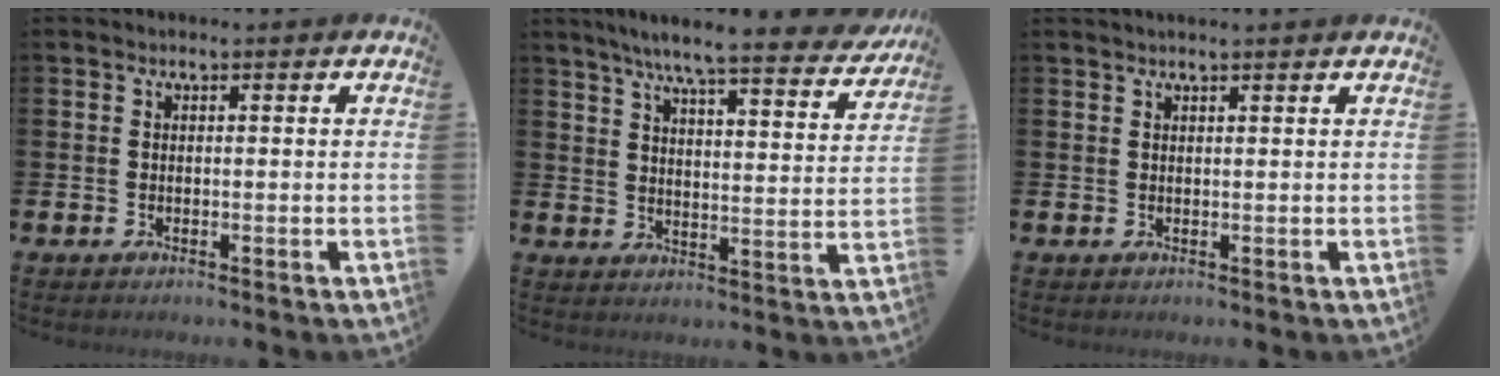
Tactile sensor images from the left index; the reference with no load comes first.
{"total": 7.5, "force": [6.6, 0.3, 3.5], "torque": [-0.079, -0.045, 0.108]}
{"total": 1.0, "force": [0.9, -0.2, 0.3], "torque": [-0.002, -0.001, 0.016]}